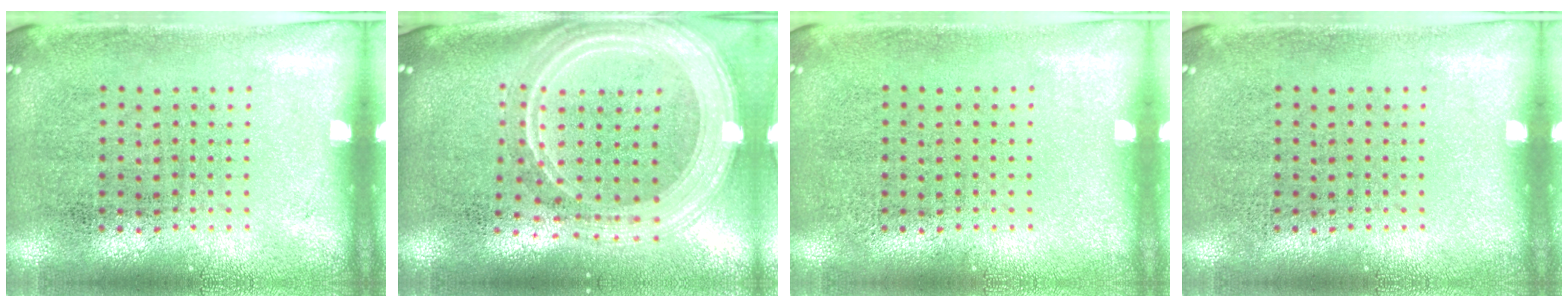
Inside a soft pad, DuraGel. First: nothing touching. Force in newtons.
{"total": 2.9, "press": 2.4, "slide": 1.6}
{"total": 0.0}
{"total": 0.0}